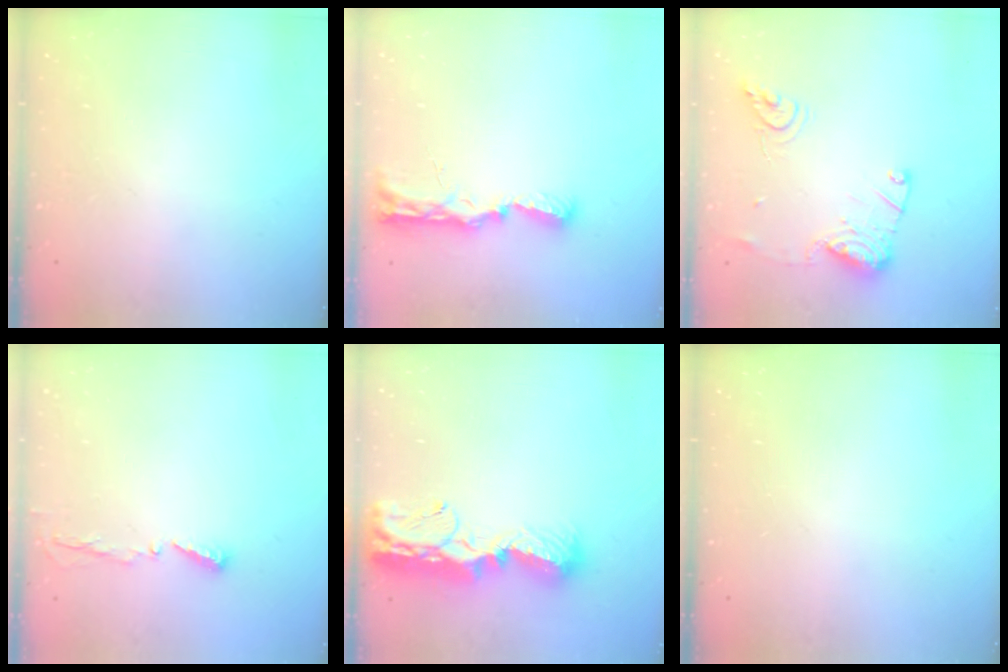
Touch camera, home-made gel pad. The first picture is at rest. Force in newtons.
{"total": 8.8, "press": 8.7, "slide": 0.9}
{"total": 12.9, "press": 12.8, "slide": 1.5}
{"total": 3.4, "press": 3.4, "slide": 0.4}
{"total": 15.0, "press": 15.0, "slide": 1.2}
{"total": 0.0}